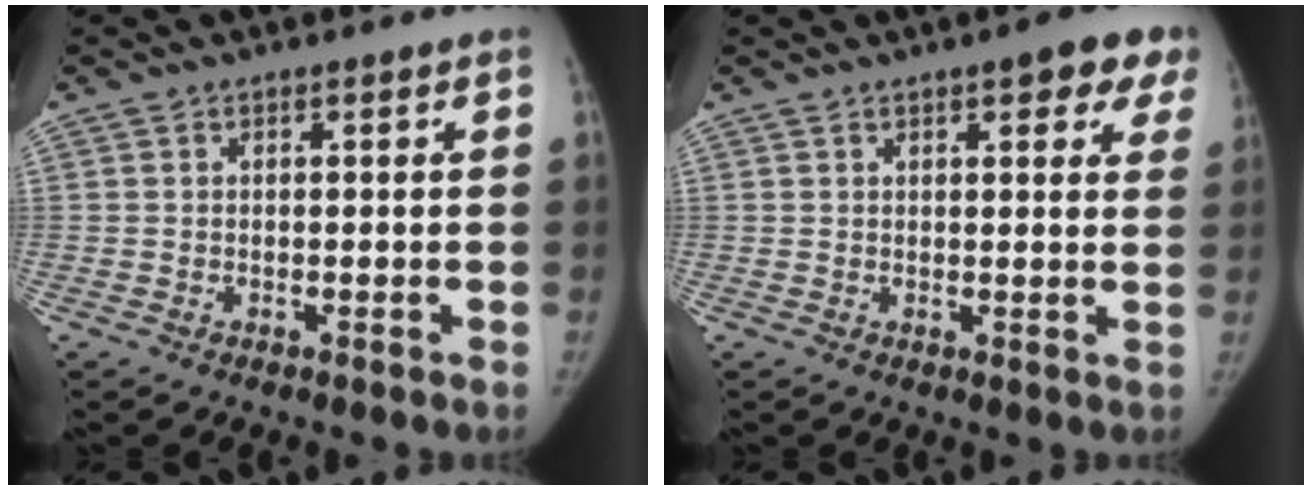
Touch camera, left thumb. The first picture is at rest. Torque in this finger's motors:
{"motor_torque": [-0.04, 0.15, -0.32, 0.13, -0.04]}